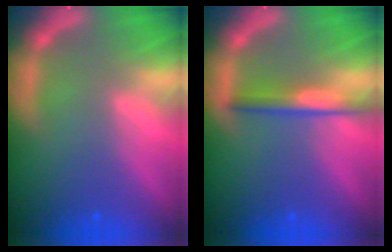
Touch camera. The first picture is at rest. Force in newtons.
{"total": 3.0}